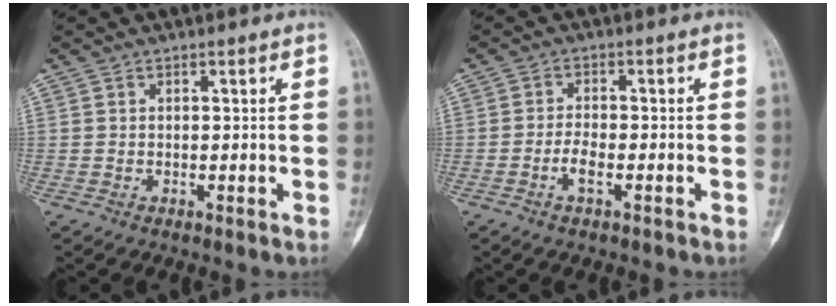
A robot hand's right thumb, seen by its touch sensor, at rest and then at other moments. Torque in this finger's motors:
{"motor_torque": [-0.46, -0.09, 0.23, 0.14, 0.07]}